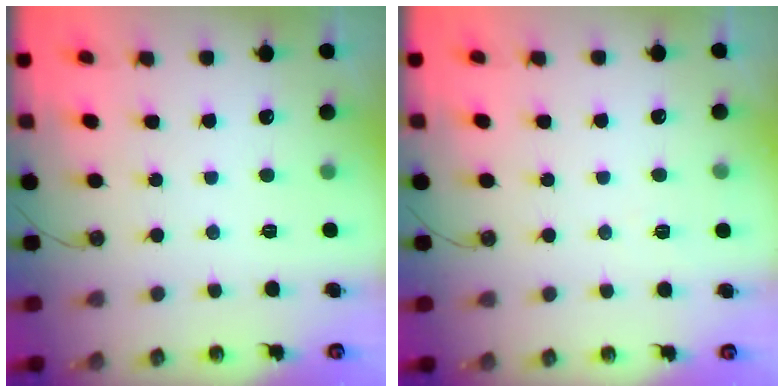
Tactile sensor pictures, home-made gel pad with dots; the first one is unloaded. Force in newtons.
{"total": 4.9, "press": 2.3, "slide": 4.4}